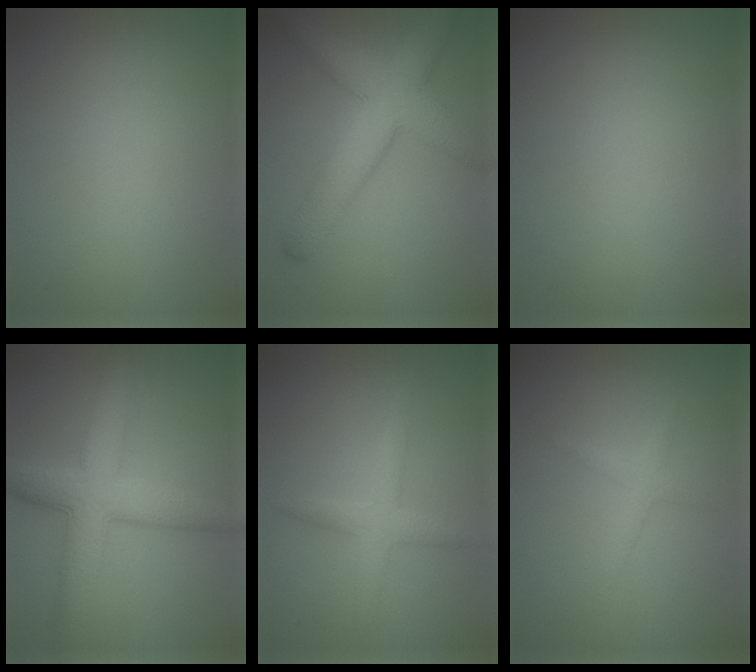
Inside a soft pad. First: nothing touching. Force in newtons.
{"total": 7.2, "press": 7.2, "slide": 0.3}
{"total": 0.0}
{"total": 6.0, "press": 6.0, "slide": 0.2}
{"total": 2.5, "press": 2.5, "slide": 0.1}
{"total": 1.3, "press": 1.3, "slide": 0.1}